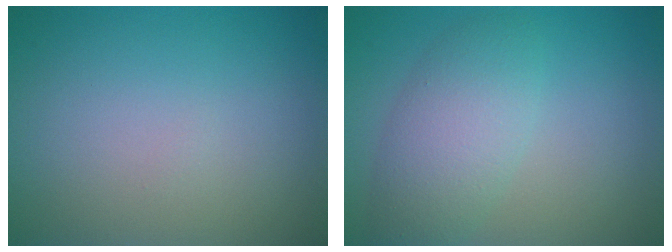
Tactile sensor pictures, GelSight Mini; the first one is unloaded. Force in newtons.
{"total": 4.4, "press": 4.4, "slide": 0.0}